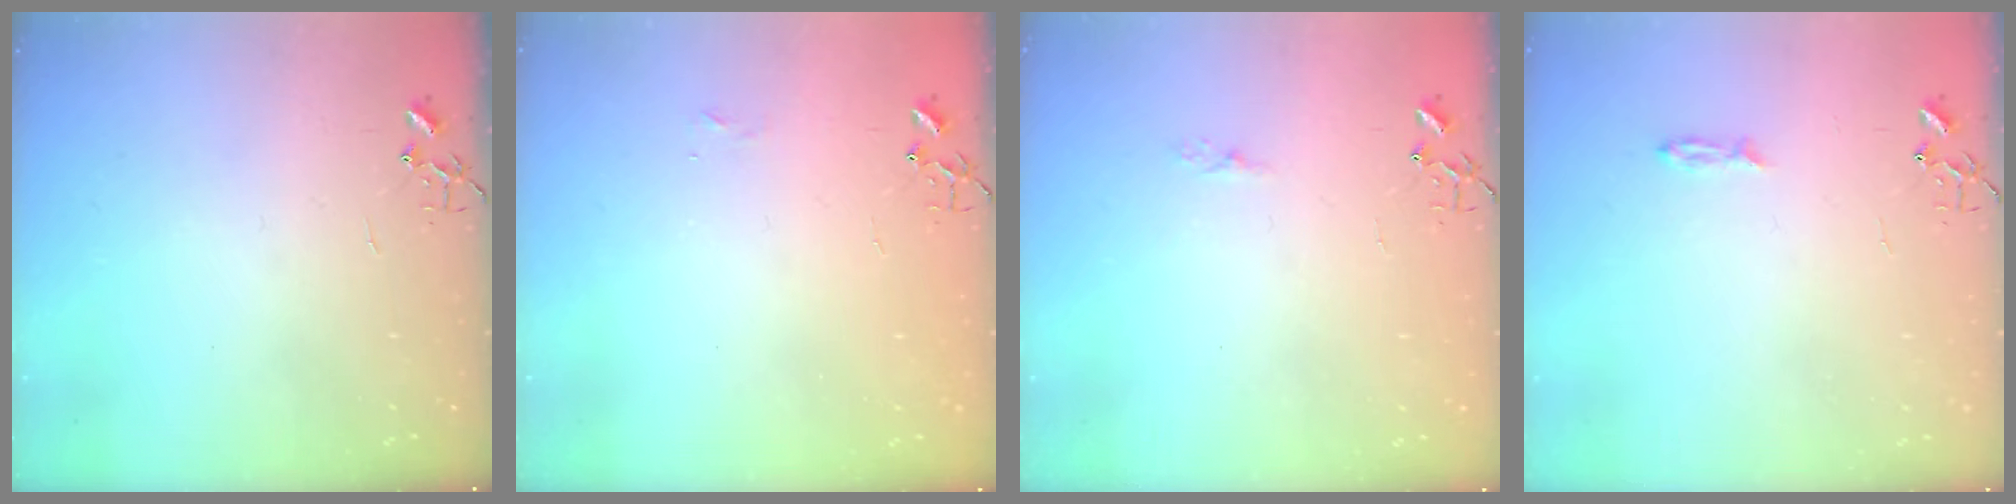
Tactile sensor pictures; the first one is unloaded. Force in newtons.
{"total": 3.9, "press": 3.8, "slide": 0.6}
{"total": 3.2, "press": 3.2, "slide": 0.5}
{"total": 2.7, "press": 2.7, "slide": 0.4}